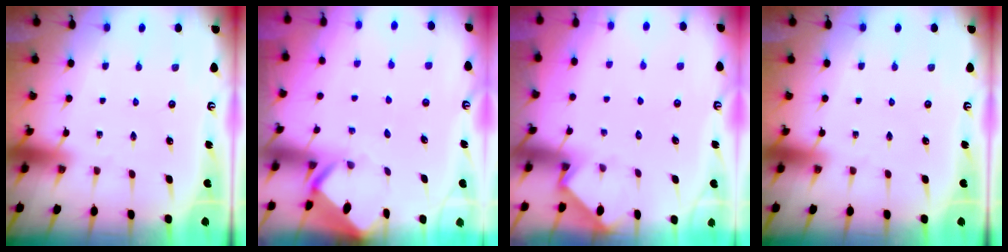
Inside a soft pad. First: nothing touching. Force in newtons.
{"total": 2.9, "press": 2.9, "slide": 0.1}
{"total": 2.6, "press": 2.6, "slide": 0.4}
{"total": 0.0}